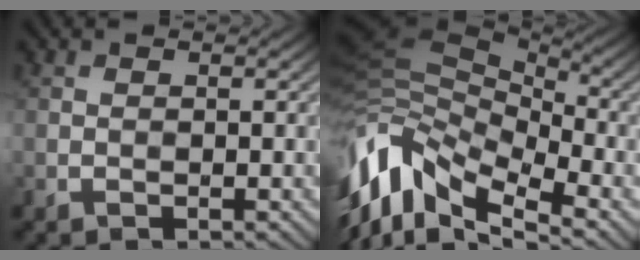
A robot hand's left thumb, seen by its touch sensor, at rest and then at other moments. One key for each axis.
{"total": 14.4, "fx": -6.2, "fy": 7.2, "fz": 10.8, "tx": -0.255, "ty": -0.011, "tz": -0.114}